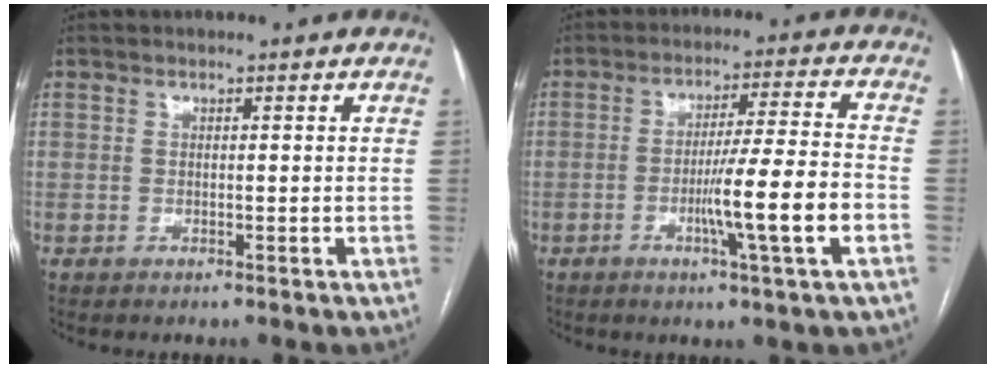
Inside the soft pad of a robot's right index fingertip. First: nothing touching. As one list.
[{"total": 11.0, "force": [-3.3, -1.0, 10.4], "torque": [-0.174, -0.007, -0.056]}]